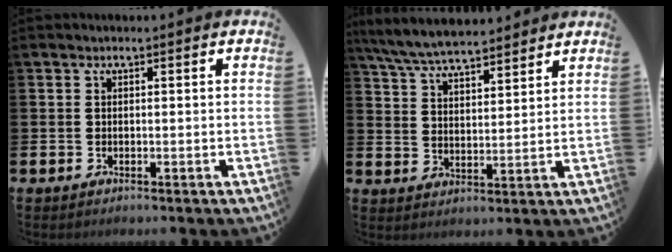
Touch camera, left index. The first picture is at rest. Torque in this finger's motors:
{"motor_torque": [0.62, -1.02, 1.06, 0.21]}